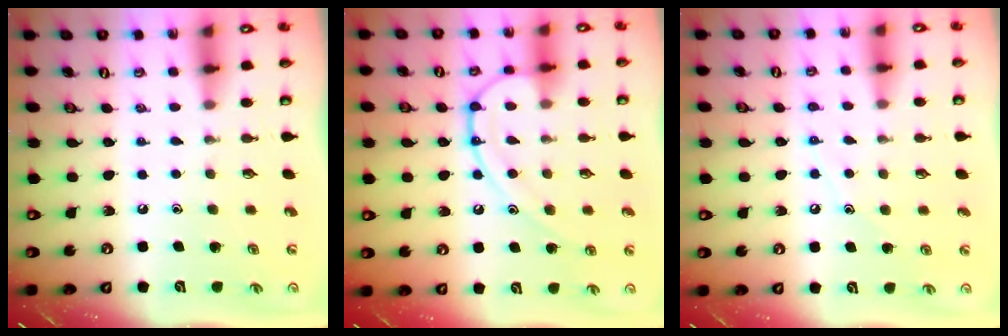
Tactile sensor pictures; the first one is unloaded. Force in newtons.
{"total": 11.6, "press": 11.5, "slide": 1.2}
{"total": 6.8, "press": 6.8, "slide": 0.3}